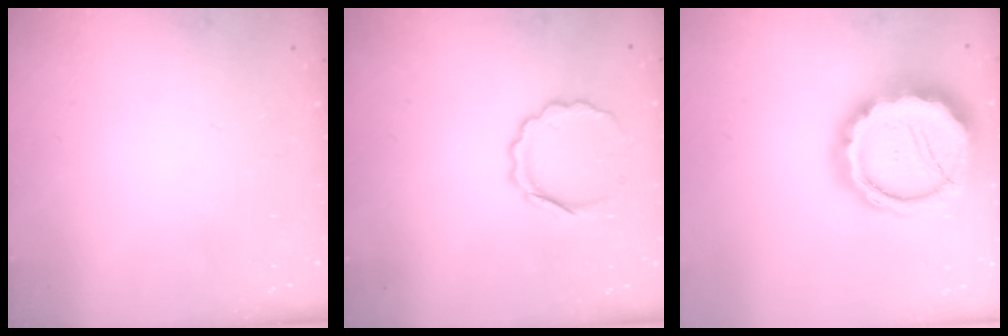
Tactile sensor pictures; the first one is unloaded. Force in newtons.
{"total": 7.3, "press": 7.3, "slide": 0.8}
{"total": 23.7, "press": 23.3, "slide": 4.5}